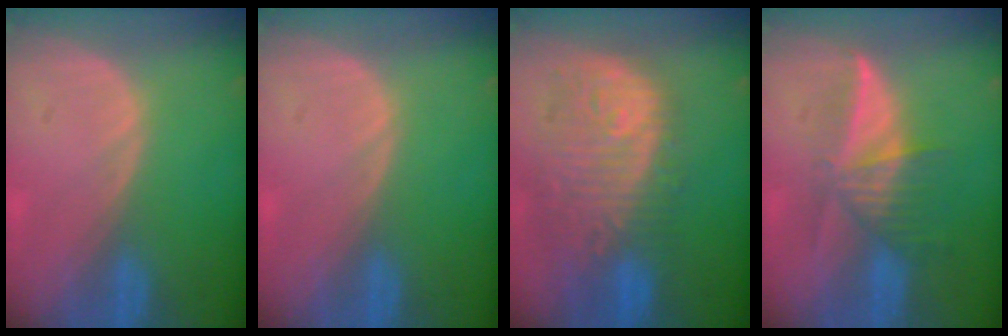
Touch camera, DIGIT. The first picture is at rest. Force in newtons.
{"total": 0.0}
{"total": 11.9, "press": 10.7, "slide": 5.3}
{"total": 6.0, "press": 5.8, "slide": 1.6}